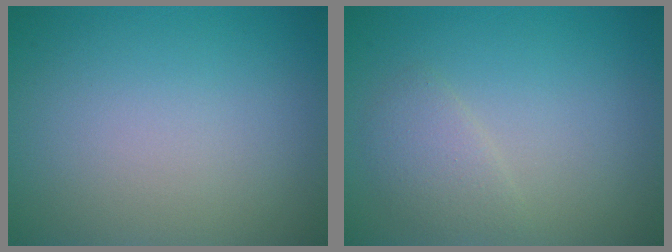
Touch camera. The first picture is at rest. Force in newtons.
{"total": 1.8, "press": 1.8, "slide": 0.2}